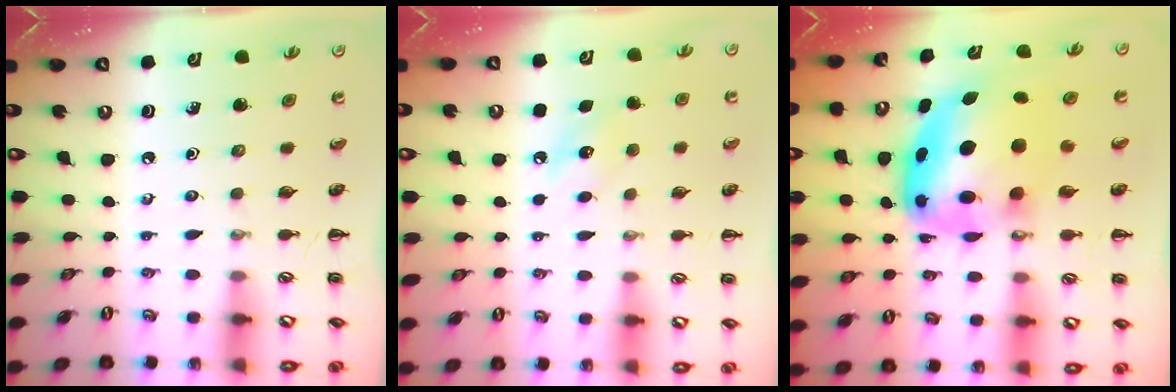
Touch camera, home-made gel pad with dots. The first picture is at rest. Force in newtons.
{"total": 7.5, "press": 7.3, "slide": 1.9}
{"total": 10.5, "press": 10.2, "slide": 2.7}